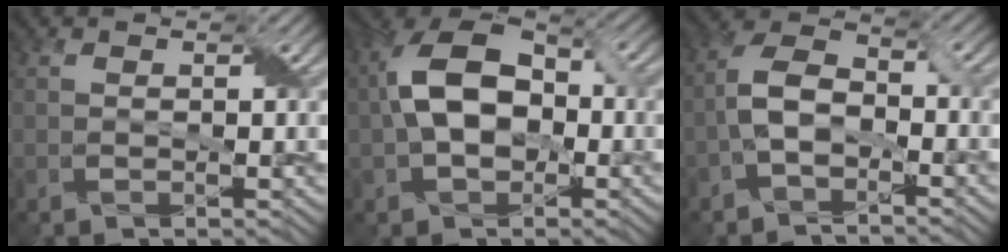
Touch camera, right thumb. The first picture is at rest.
{"total": 11.3, "force": [-0.5, 7.4, 8.5], "torque": [-0.184, 0.019, -0.020]}
{"total": 6.0, "force": [-2.5, 3.3, 4.3], "torque": [-0.090, 0.014, -0.058]}